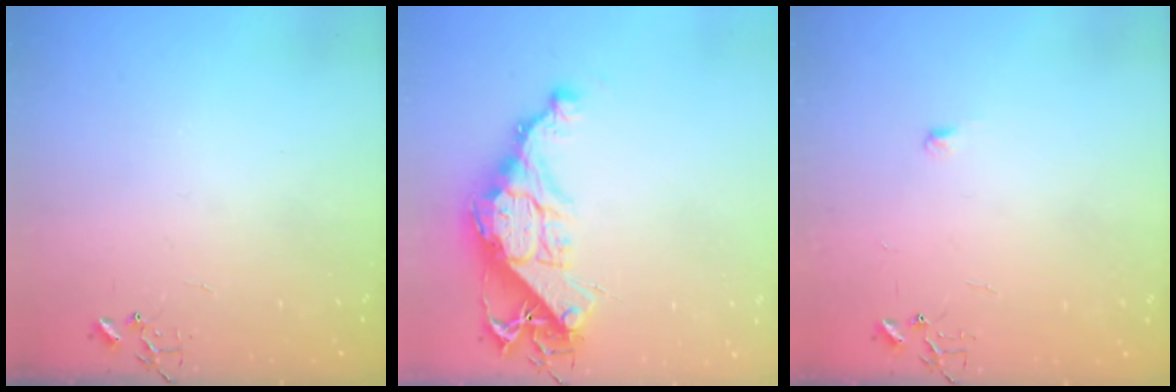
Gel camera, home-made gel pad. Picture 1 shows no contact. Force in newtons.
{"total": 15.7, "press": 15.7, "slide": 1.5}
{"total": 4.1, "press": 4.0, "slide": 0.5}